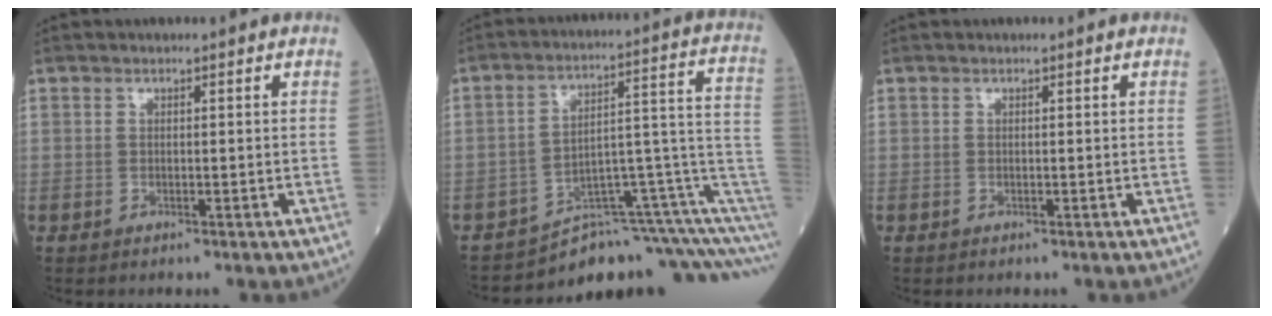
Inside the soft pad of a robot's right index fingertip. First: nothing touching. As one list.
[{"total": 13.7, "force": [-11.5, 0.9, 7.4], "torque": [-0.068, 0.097, -0.165]}, {"total": 0.0}]